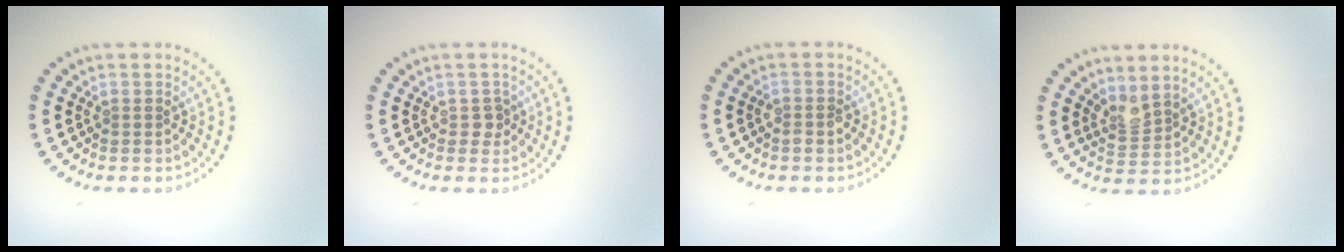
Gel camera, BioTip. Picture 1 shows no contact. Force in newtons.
{"total": 1.1, "press": 1.0, "slide": 0.4}
{"total": 1.1, "press": 1.1, "slide": 0.2}
{"total": 2.0, "press": 1.5, "slide": 1.3}